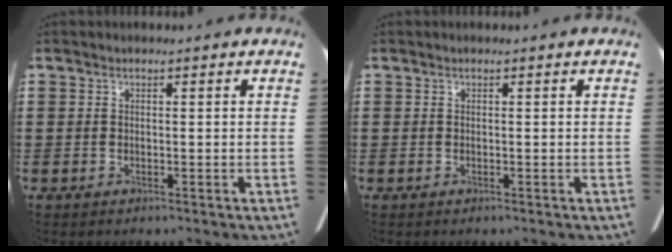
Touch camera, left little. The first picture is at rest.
{"total": 0.0}